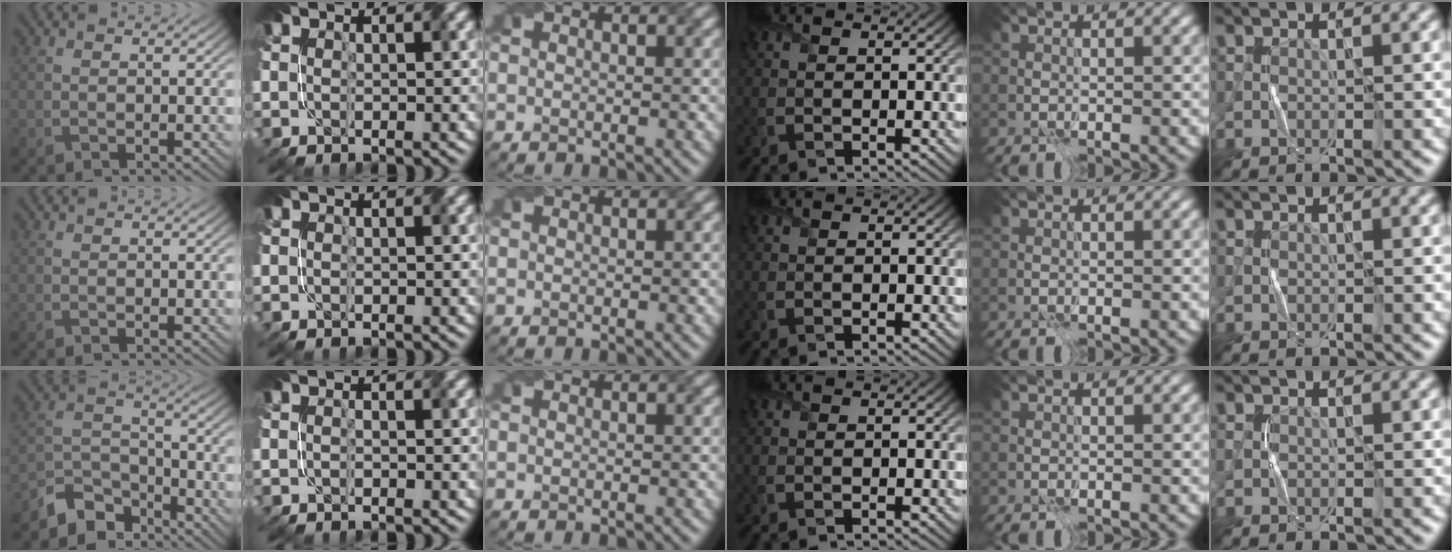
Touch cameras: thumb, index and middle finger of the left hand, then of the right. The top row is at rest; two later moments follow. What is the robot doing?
{"motion": "fold", "object": "paper"}